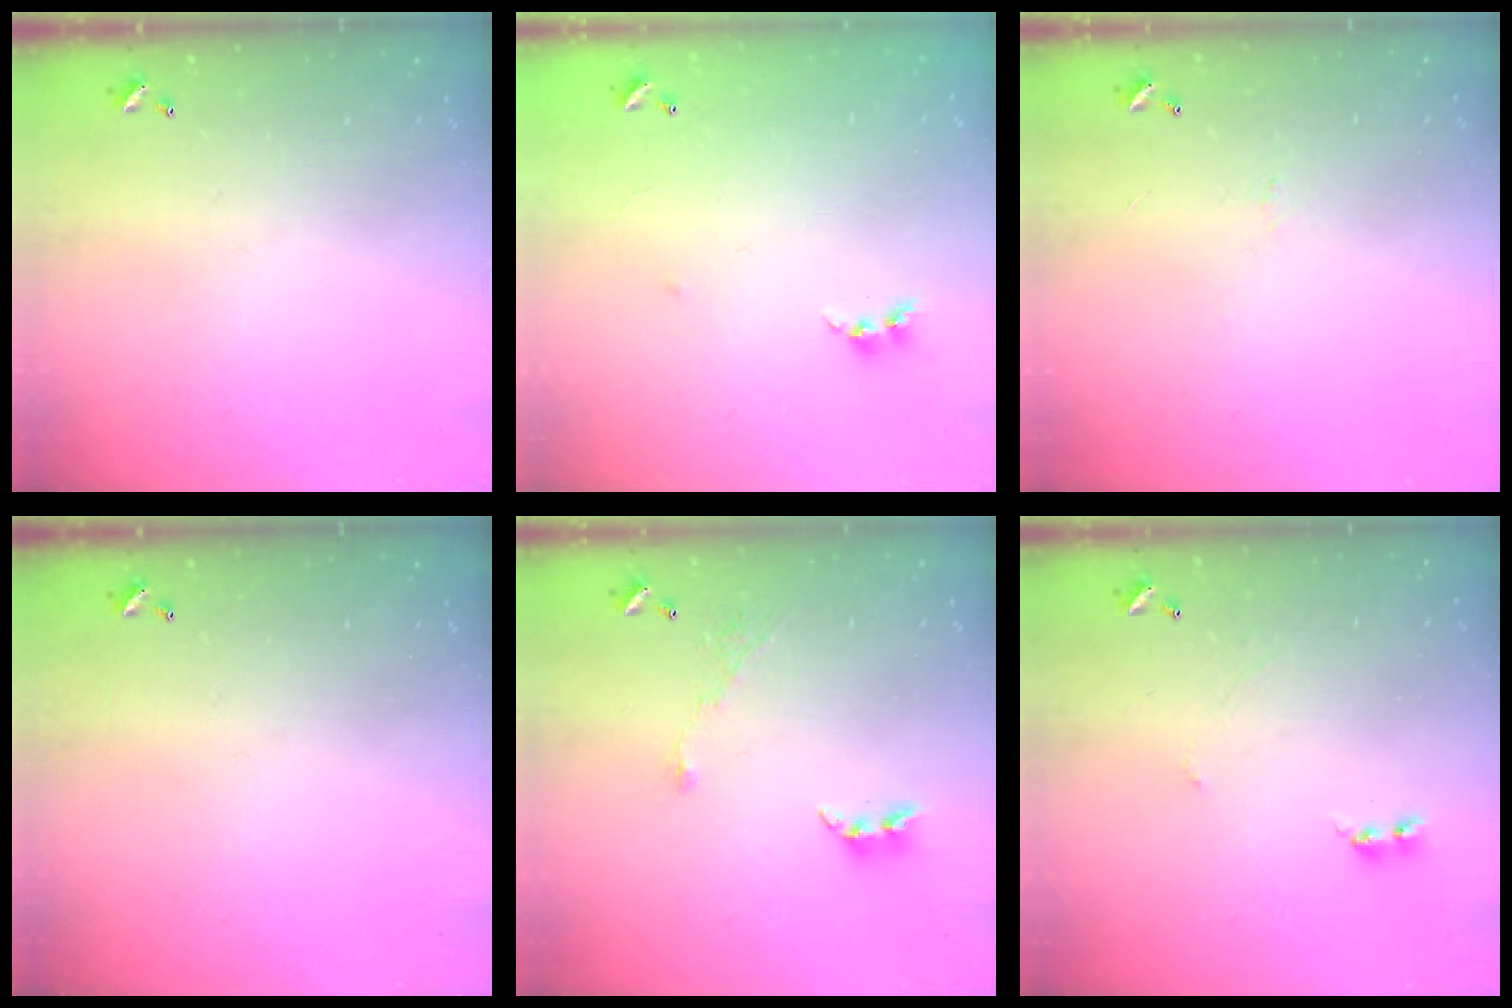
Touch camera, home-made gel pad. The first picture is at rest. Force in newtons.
{"total": 6.7, "press": 6.7, "slide": 0.3}
{"total": 0.0}
{"total": 0.0}
{"total": 5.4, "press": 5.3, "slide": 0.7}
{"total": 0.9, "press": 0.8, "slide": 0.3}